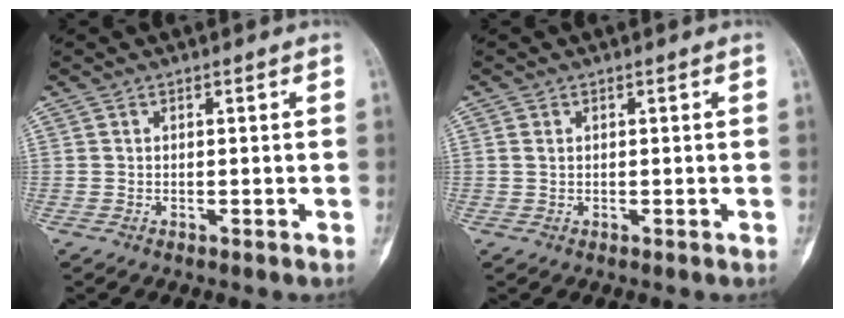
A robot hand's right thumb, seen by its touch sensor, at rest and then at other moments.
{"total": 0.9, "force": [0.2, 0.7, 0.6], "torque": [-0.014, 0.001, 0.005]}